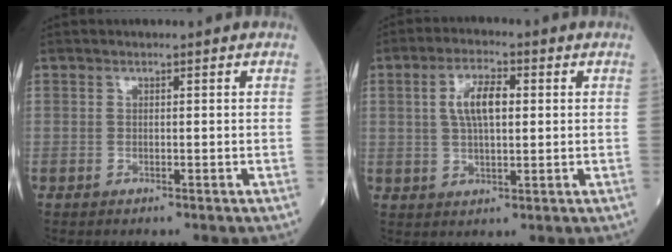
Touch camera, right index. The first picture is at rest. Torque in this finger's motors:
{"motor_torque": [0.40, 0.19, 0.16, 0.09]}